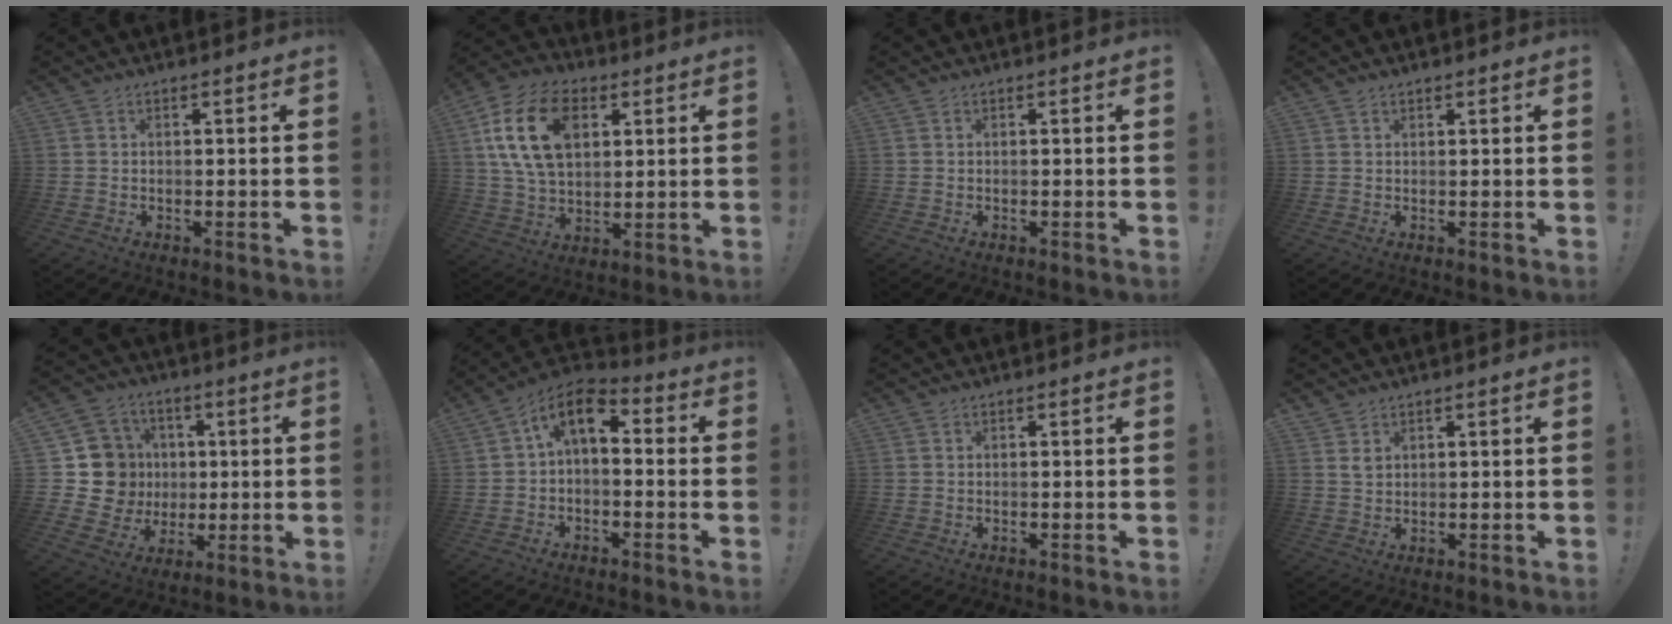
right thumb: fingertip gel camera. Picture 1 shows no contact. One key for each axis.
{"total": 19.2, "fx": 6.6, "fy": 12.7, "fz": 12.8, "tx": -0.231, "ty": -0.017, "tz": 0.117}
{"total": 0.0}
{"total": 0.9, "fx": 0.8, "fy": 0.4, "fz": 0.3, "tx": 0.001, "ty": -0.004, "tz": 0.014}
{"total": 15.5, "fx": 1.0, "fy": 14.2, "fz": 6.1, "tx": -0.092, "ty": 0.003, "tz": 0.046}
{"total": 7.7, "fx": 1.6, "fy": 4.3, "fz": 6.2, "tx": -0.100, "ty": 0.000, "tz": 0.033}
{"total": 0.0}
{"total": 2.1, "fx": 1.6, "fy": 0.9, "fz": 1.0, "tx": -0.006, "ty": -0.014, "tz": 0.028}